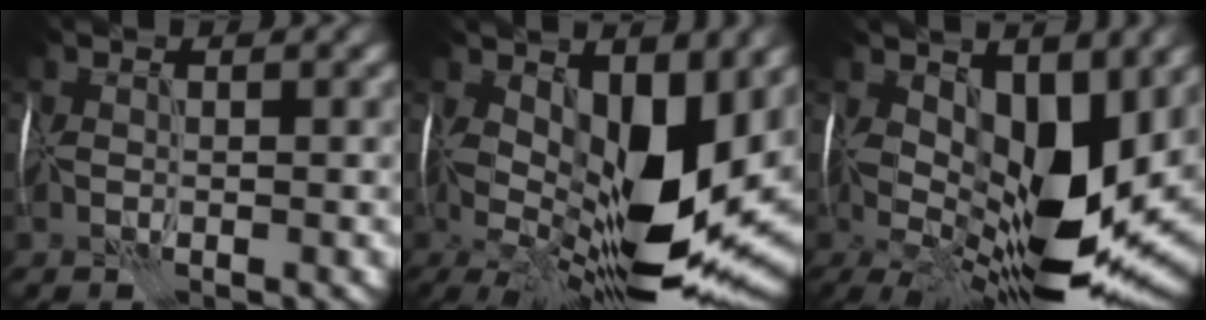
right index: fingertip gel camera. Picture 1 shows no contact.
{"total": 14.6, "force": [1.9, 6.8, 12.8], "torque": [-0.227, -0.019, 0.035]}
{"total": 13.3, "force": [2.5, 6.4, 11.5], "torque": [-0.207, -0.019, 0.047]}